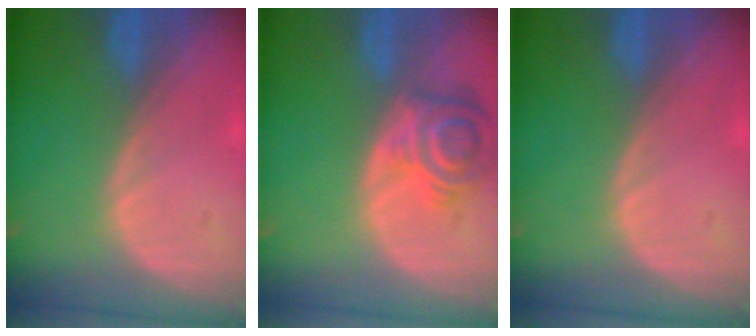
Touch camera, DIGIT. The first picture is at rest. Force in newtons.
{"total": 6.8, "press": 6.5, "slide": 2.0}
{"total": 0.0}